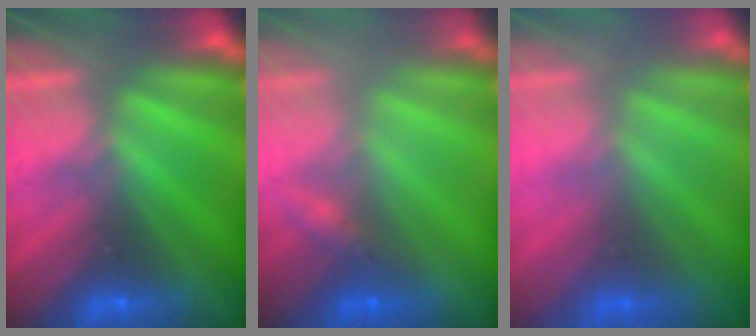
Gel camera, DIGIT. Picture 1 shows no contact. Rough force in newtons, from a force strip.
{"total": 2.4}
{"total": 2.9}